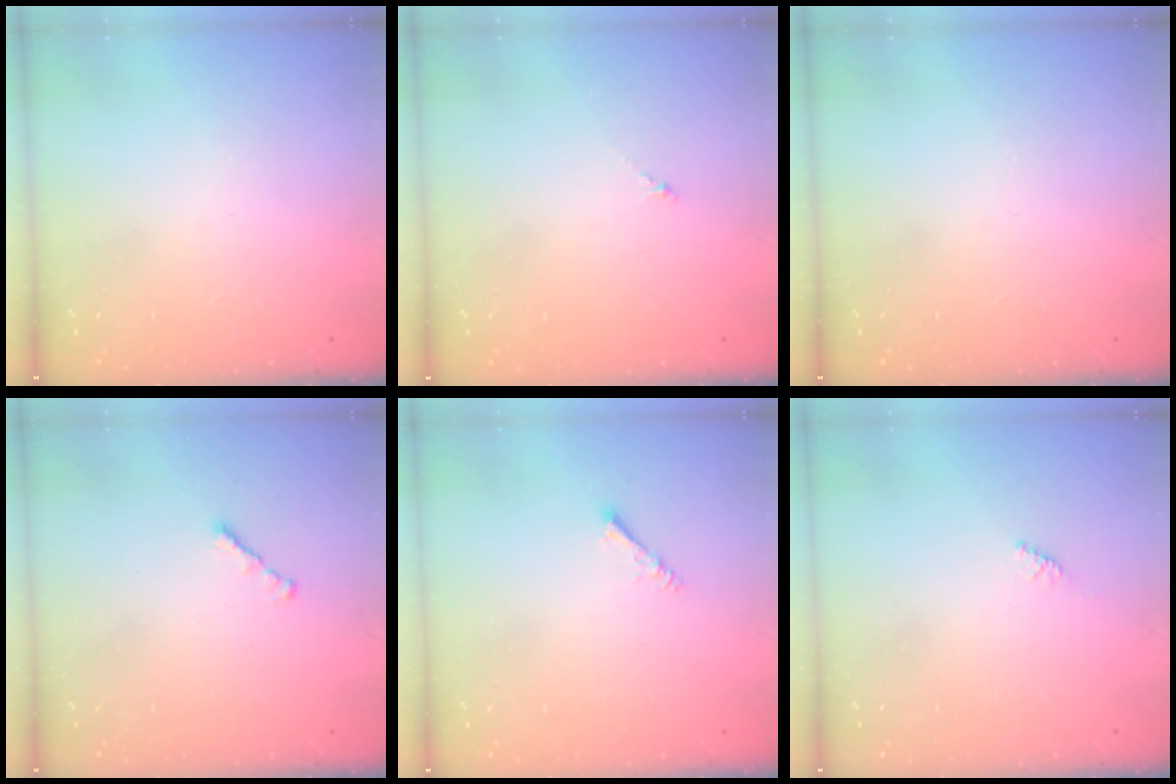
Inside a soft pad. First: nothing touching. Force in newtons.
{"total": 0.0}
{"total": 0.0}
{"total": 1.3, "press": 1.2, "slide": 0.5}
{"total": 1.4, "press": 1.4, "slide": 0.3}
{"total": 1.6, "press": 1.5, "slide": 0.4}